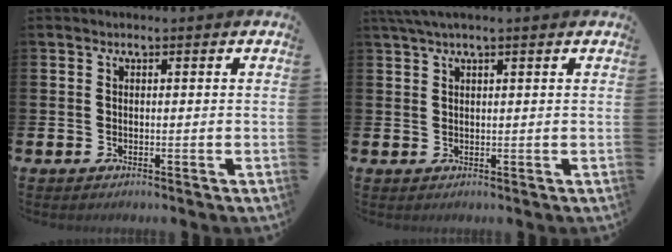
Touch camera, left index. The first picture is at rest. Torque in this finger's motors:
{"motor_torque": [0.88, -1.26, 0.08, 0.06]}